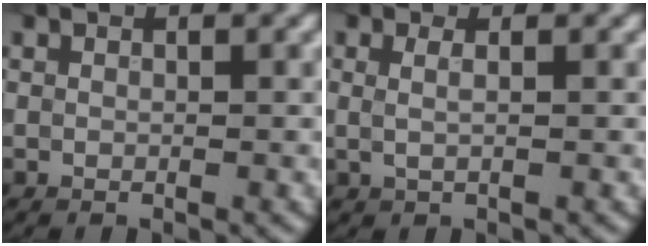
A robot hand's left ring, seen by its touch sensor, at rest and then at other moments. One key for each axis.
{"total": 1.4, "fx": 0.4, "fy": 0.6, "fz": 1.2, "tx": -0.019, "ty": -0.004, "tz": 0.002}